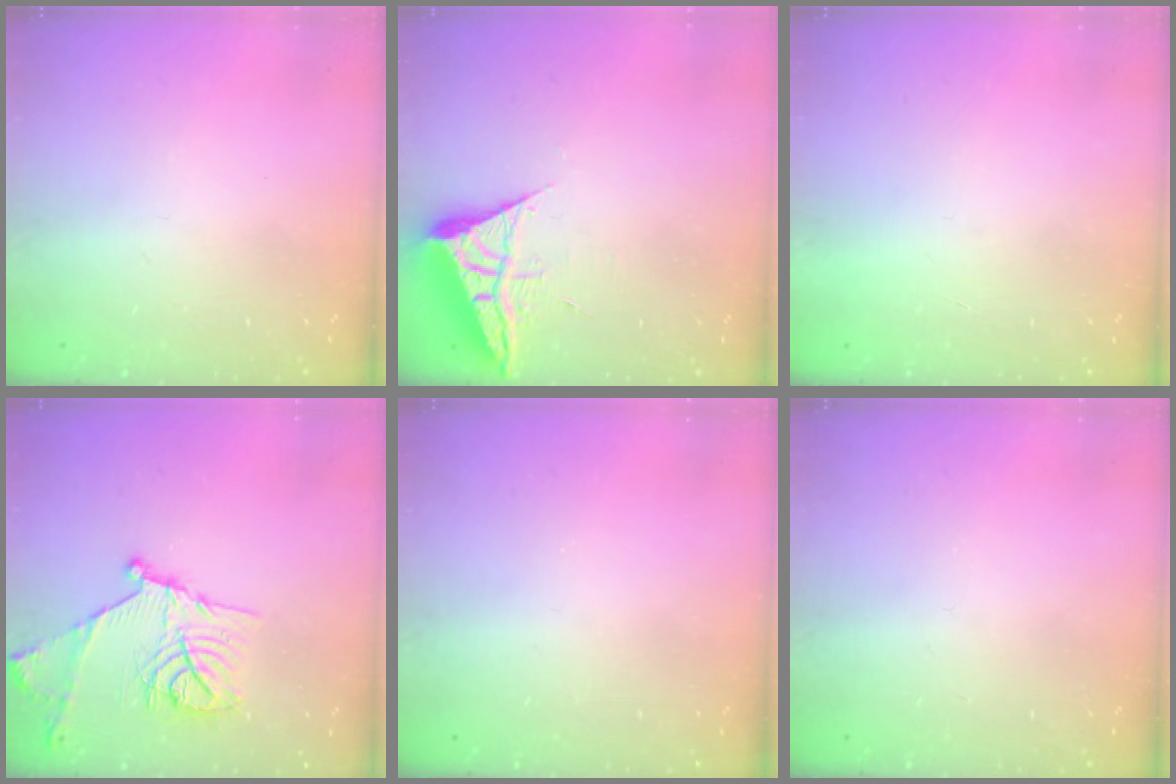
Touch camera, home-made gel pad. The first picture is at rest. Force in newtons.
{"total": 7.3, "press": 7.3, "slide": 0.5}
{"total": 1.7, "press": 1.7, "slide": 0.1}
{"total": 17.5, "press": 17.5, "slide": 1.2}
{"total": 0.0}
{"total": 0.0}